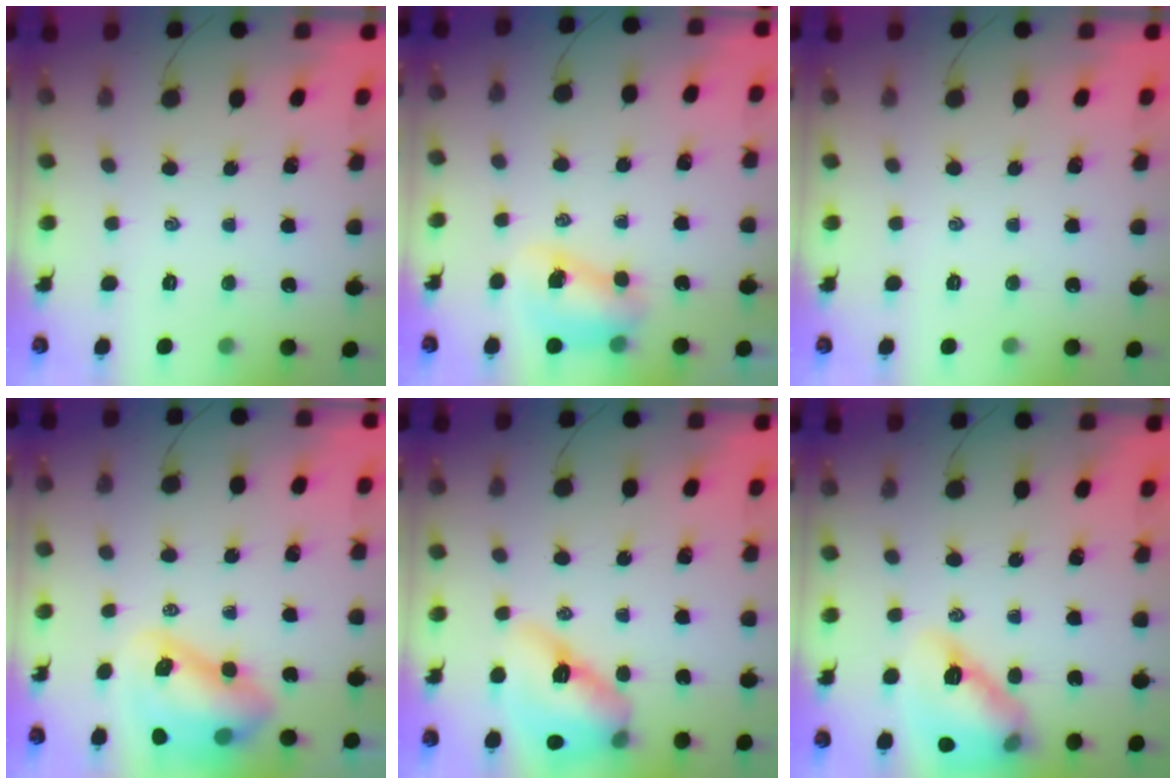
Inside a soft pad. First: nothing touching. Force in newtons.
{"total": 8.0, "press": 8.0, "slide": 1.1}
{"total": 0.0}
{"total": 9.3, "press": 9.0, "slide": 2.4}
{"total": 12.5, "press": 11.9, "slide": 3.7}
{"total": 15.3, "press": 14.7, "slide": 4.2}